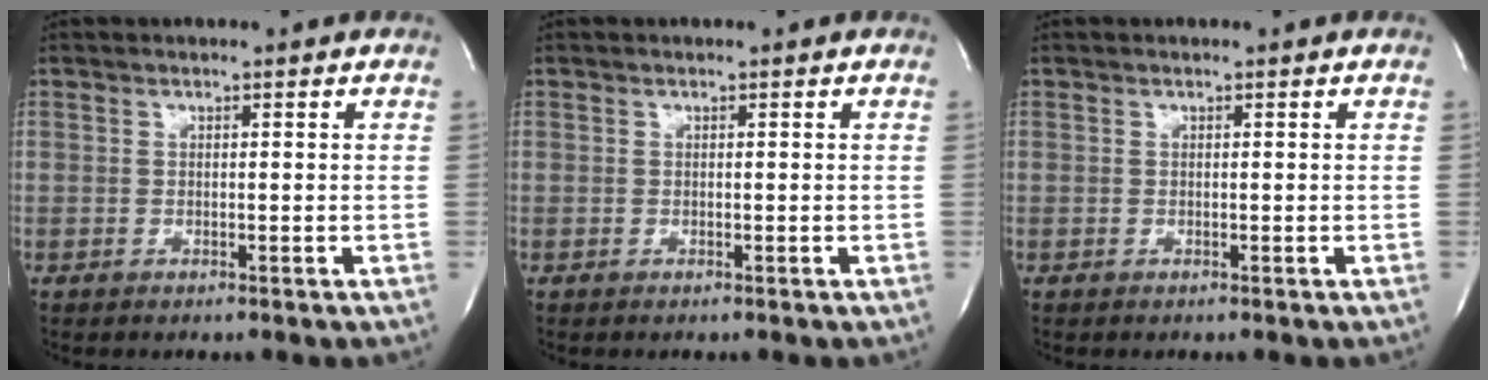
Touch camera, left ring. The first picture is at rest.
{"total": 0.0}
{"total": 0.0}